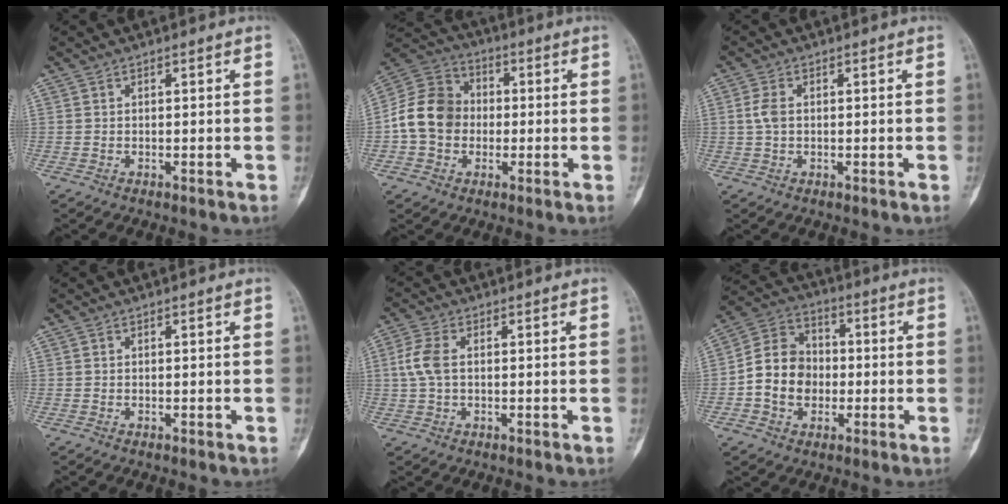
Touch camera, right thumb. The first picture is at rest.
{"total": 12.1, "force": [-0.8, 10.1, 6.5], "torque": [-0.107, 0.033, -0.027]}
{"total": 2.9, "force": [0.3, 1.8, 2.3], "torque": [-0.054, 0.005, 0.003]}
{"total": 0.0}
{"total": 5.0, "force": [0.4, 2.9, 4.1], "torque": [-0.108, 0.011, 0.004]}
{"total": 11.4, "force": [-1.4, 8.8, 7.2], "torque": [-0.110, 0.029, -0.035]}